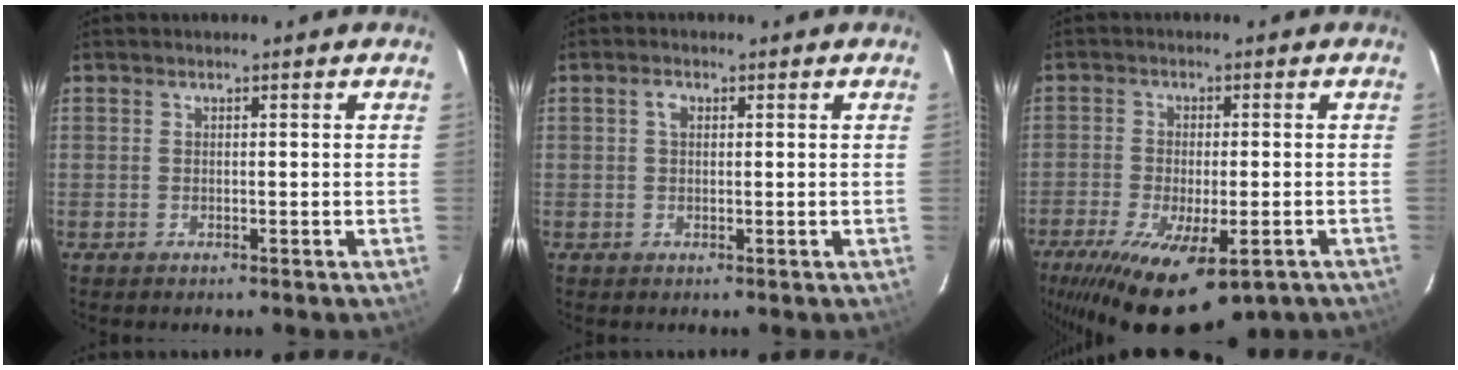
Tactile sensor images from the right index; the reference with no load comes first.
{"total": 1.6, "force": [0.4, 1.0, 1.1], "torque": [-0.021, 0.008, 0.006]}
{"total": 19.2, "force": [-12.0, 7.3, 13.1], "torque": [-0.262, -0.058, -0.178]}